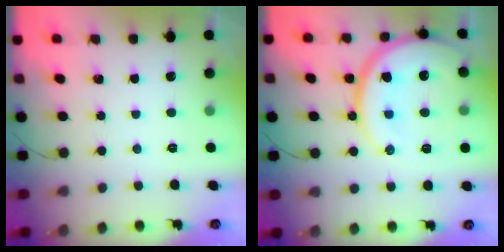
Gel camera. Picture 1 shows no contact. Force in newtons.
{"total": 17.6, "press": 17.6, "slide": 1.8}